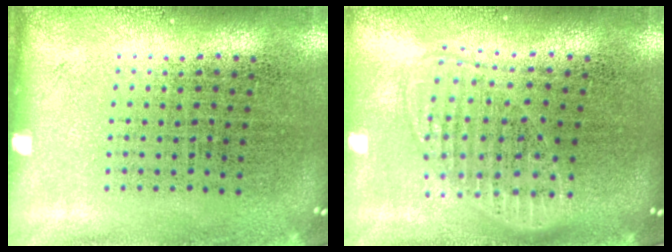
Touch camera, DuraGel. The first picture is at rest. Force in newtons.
{"total": 1.8, "press": 1.5, "slide": 1.0}